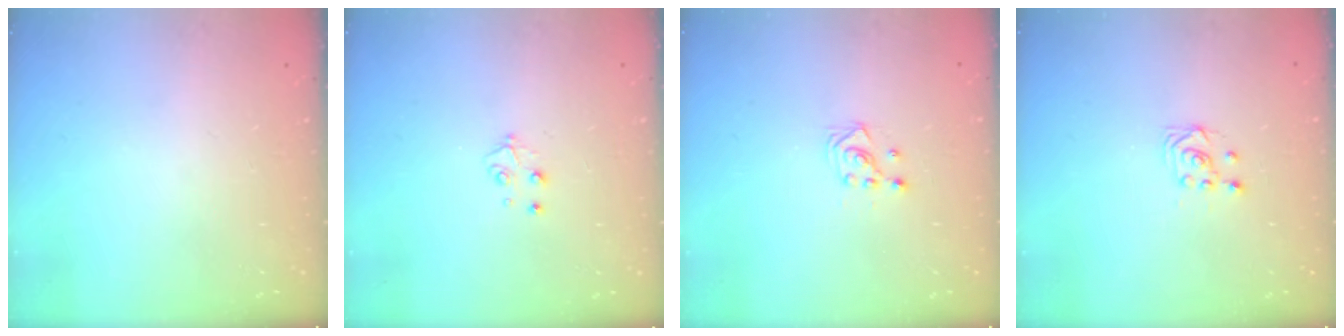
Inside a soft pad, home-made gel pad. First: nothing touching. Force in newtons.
{"total": 3.4, "press": 3.4, "slide": 0.4}
{"total": 2.9, "press": 2.9, "slide": 0.3}
{"total": 2.7, "press": 2.4, "slide": 1.3}